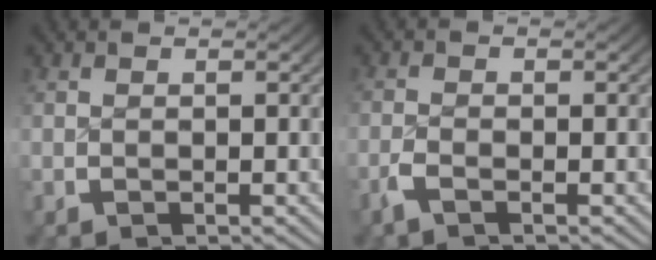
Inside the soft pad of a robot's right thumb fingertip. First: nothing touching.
{"total": 1.4, "force": [-1.2, 0.3, 0.6], "torque": [-0.014, -0.002, -0.028]}